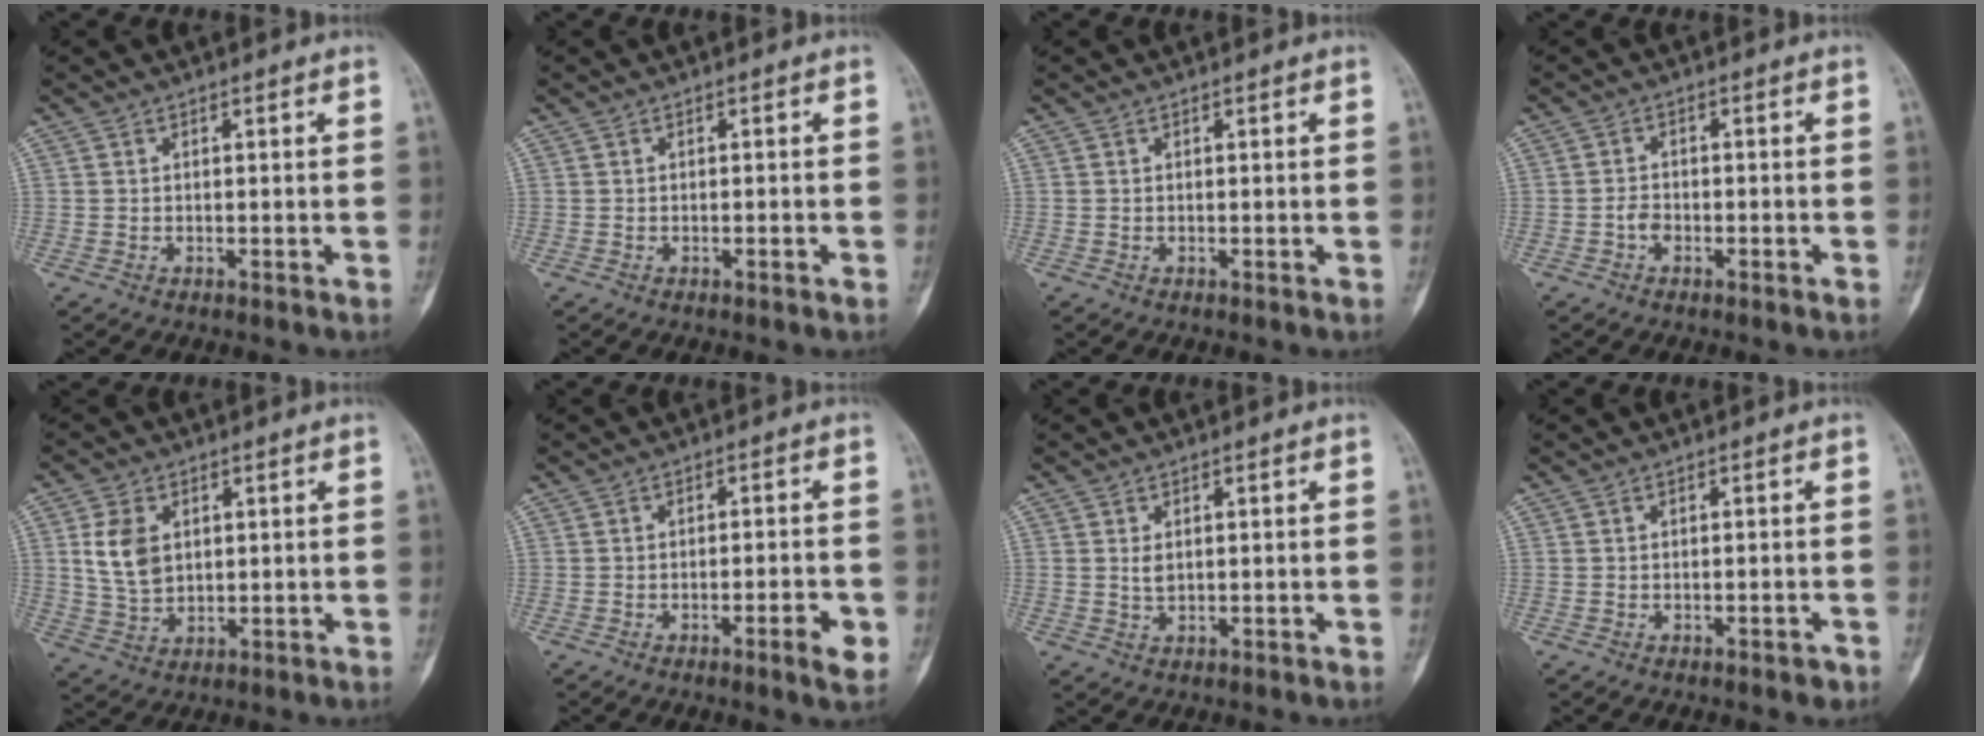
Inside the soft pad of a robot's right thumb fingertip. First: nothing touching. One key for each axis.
{"total": 0.7, "fx": -0.4, "fy": 0.2, "fz": 0.6, "tx": -0.013, "ty": 0.006, "tz": -0.002}
{"total": 0.0}
{"total": 2.0, "fx": -1.0, "fy": 1.2, "fz": 1.1, "tx": -0.016, "ty": 0.007, "tz": -0.023}
{"total": 7.9, "fx": 2.0, "fy": 5.4, "fz": 5.4, "tx": -0.095, "ty": -0.006, "tz": 0.047}
{"total": 4.7, "fx": -2.0, "fy": 0.9, "fz": 4.2, "tx": -0.059, "ty": 0.006, "tz": -0.026}
{"total": 1.8, "fx": 0.5, "fy": 1.0, "fz": 1.3, "tx": -0.024, "ty": -0.004, "tz": 0.013}
{"total": 1.5, "fx": -1.0, "fy": 0.6, "fz": 1.0, "tx": -0.014, "ty": 0.006, "tz": -0.009}